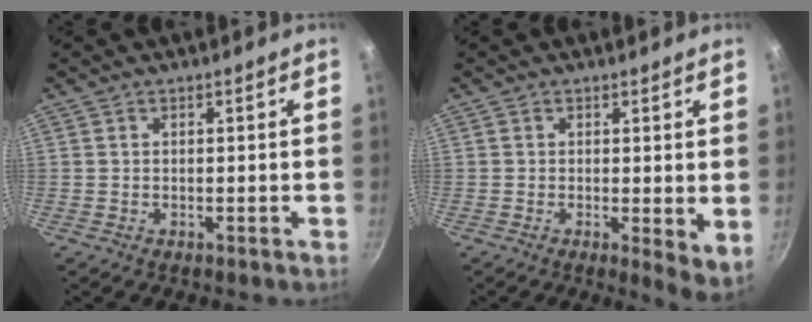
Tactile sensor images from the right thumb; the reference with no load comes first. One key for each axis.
{"total": 5.2, "fx": 0.1, "fy": 1.8, "fz": 4.9, "tx": -0.062, "ty": -0.018, "tz": 0.000}